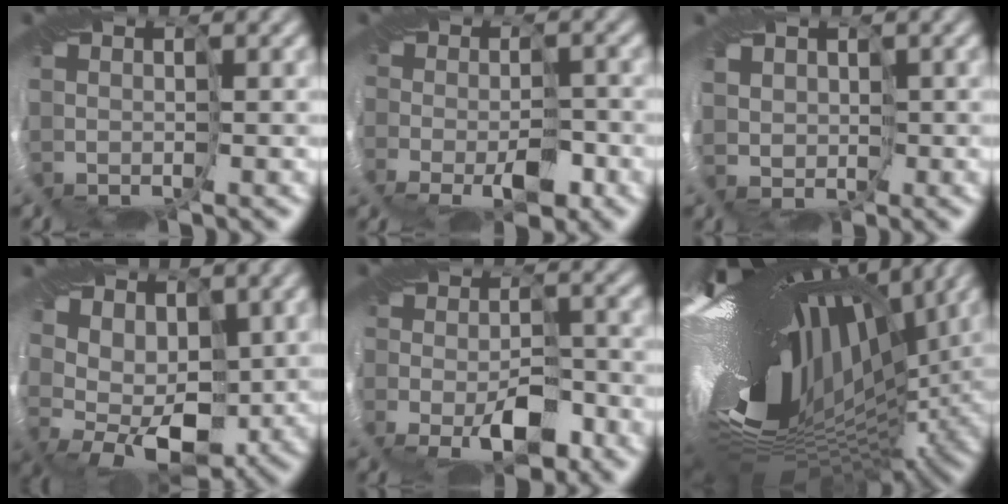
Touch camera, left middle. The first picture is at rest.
{"total": 1.2, "force": [-1.1, 0.1, 0.4], "torque": [0.006, -0.003, -0.019]}
{"total": 1.5, "force": [-0.2, 1.4, 0.4], "torque": [0.010, 0.004, -0.001]}
{"total": 4.2, "force": [1.4, 2.7, 3.0], "torque": [-0.056, -0.004, 0.019]}
{"total": 3.0, "force": [-2.1, 1.1, 1.9], "torque": [-0.020, -0.005, -0.037]}
{"total": 17.3, "force": [2.1, 7.4, 15.4], "torque": [-0.251, -0.033, 0.051]}